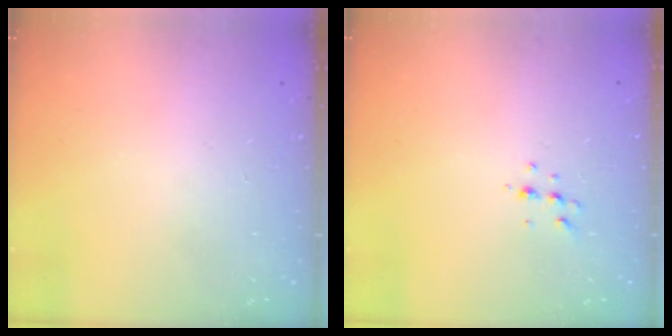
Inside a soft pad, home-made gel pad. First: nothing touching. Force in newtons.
{"total": 4.3, "press": 4.2, "slide": 0.6}